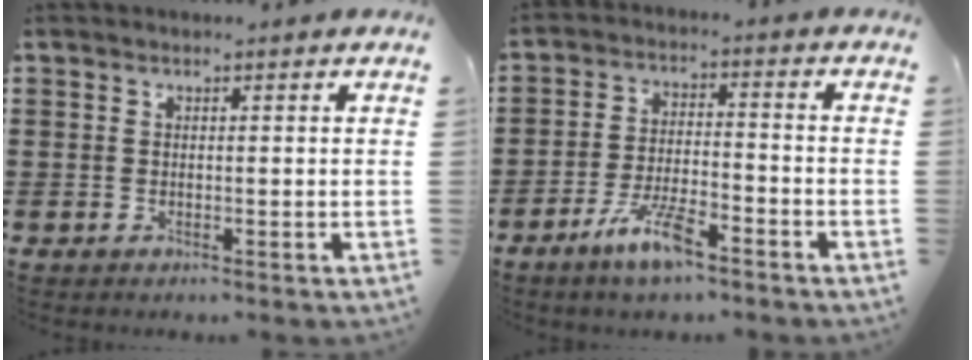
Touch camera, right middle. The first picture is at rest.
{"total": 7.4, "force": [-5.0, 2.0, 5.1], "torque": [-0.112, -0.001, -0.094]}